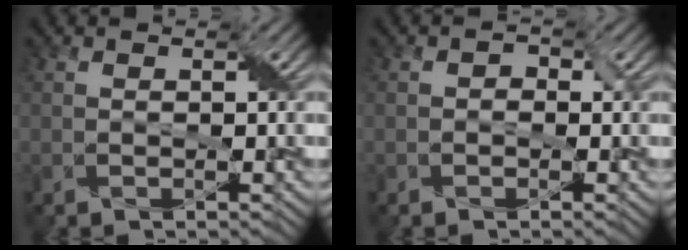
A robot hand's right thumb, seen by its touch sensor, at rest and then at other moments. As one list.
[{"total": 1.1, "force": [-0.3, 1.0, 0.4], "torque": [-0.007, -0.001, -0.010]}]